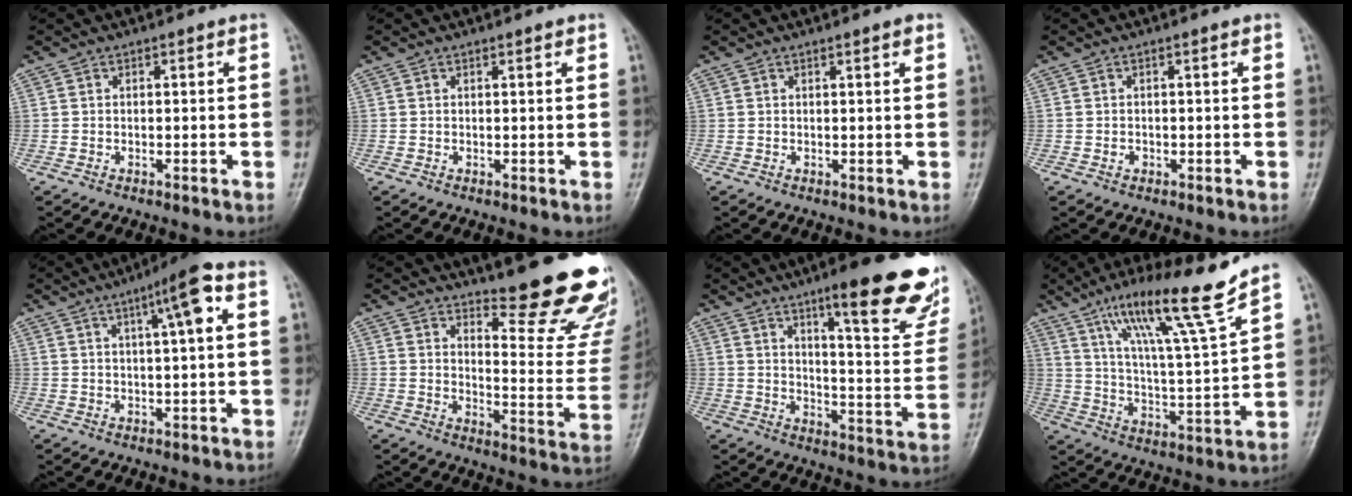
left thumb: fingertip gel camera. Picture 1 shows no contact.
{"total": 1.0, "force": [0.6, 0.4, 0.6], "torque": [-0.005, -0.001, 0.007]}
{"total": 1.4, "force": [0.8, 0.4, 1.1], "torque": [-0.011, -0.001, 0.009]}
{"total": 1.0, "force": [-0.3, 0.9, 0.4], "torque": [0.001, 0.002, -0.004]}
{"total": 8.4, "force": [2.8, 1.2, 7.8], "torque": [-0.121, 0.010, 0.041]}
{"total": 20.1, "force": [15.5, 4.5, 12.1], "torque": [-0.117, -0.143, 0.198]}
{"total": 22.9, "force": [14.2, 4.9, 17.3], "torque": [-0.192, -0.069, 0.196]}
{"total": 17.2, "force": [11.9, 0.5, 12.4], "torque": [-0.197, -0.062, 0.204]}